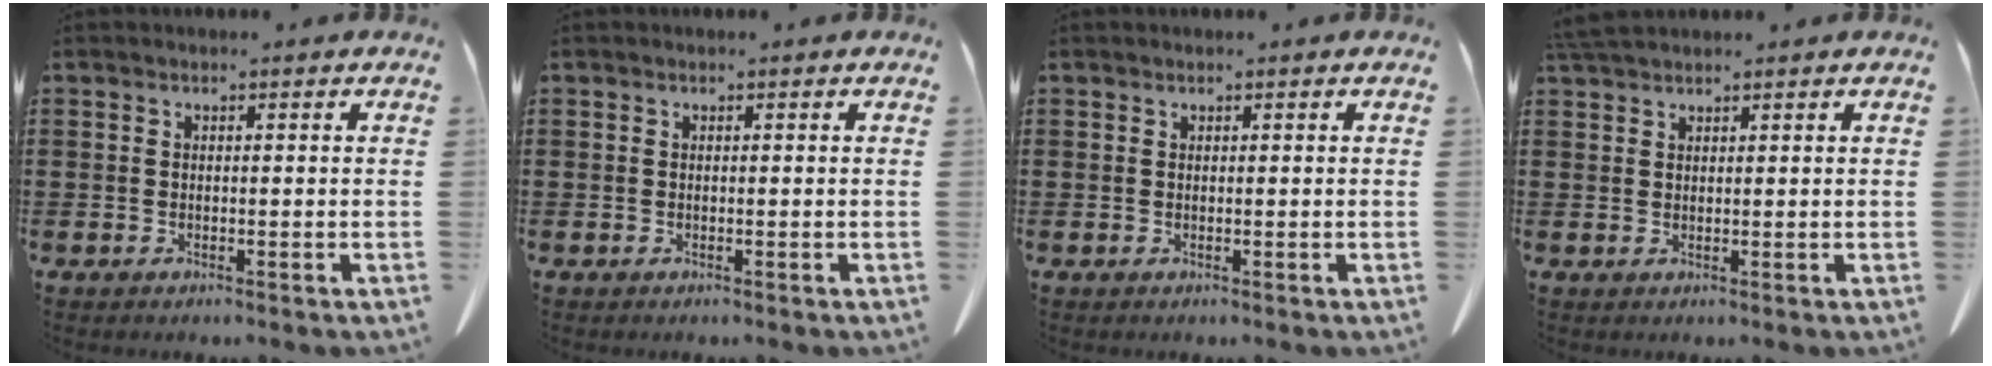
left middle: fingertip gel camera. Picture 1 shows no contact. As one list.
[{"total": 0.0}, {"total": 0.0}, {"total": 2.4, "force": [2.2, 0.2, 0.9], "torque": [-0.025, 0.001, 0.044]}]